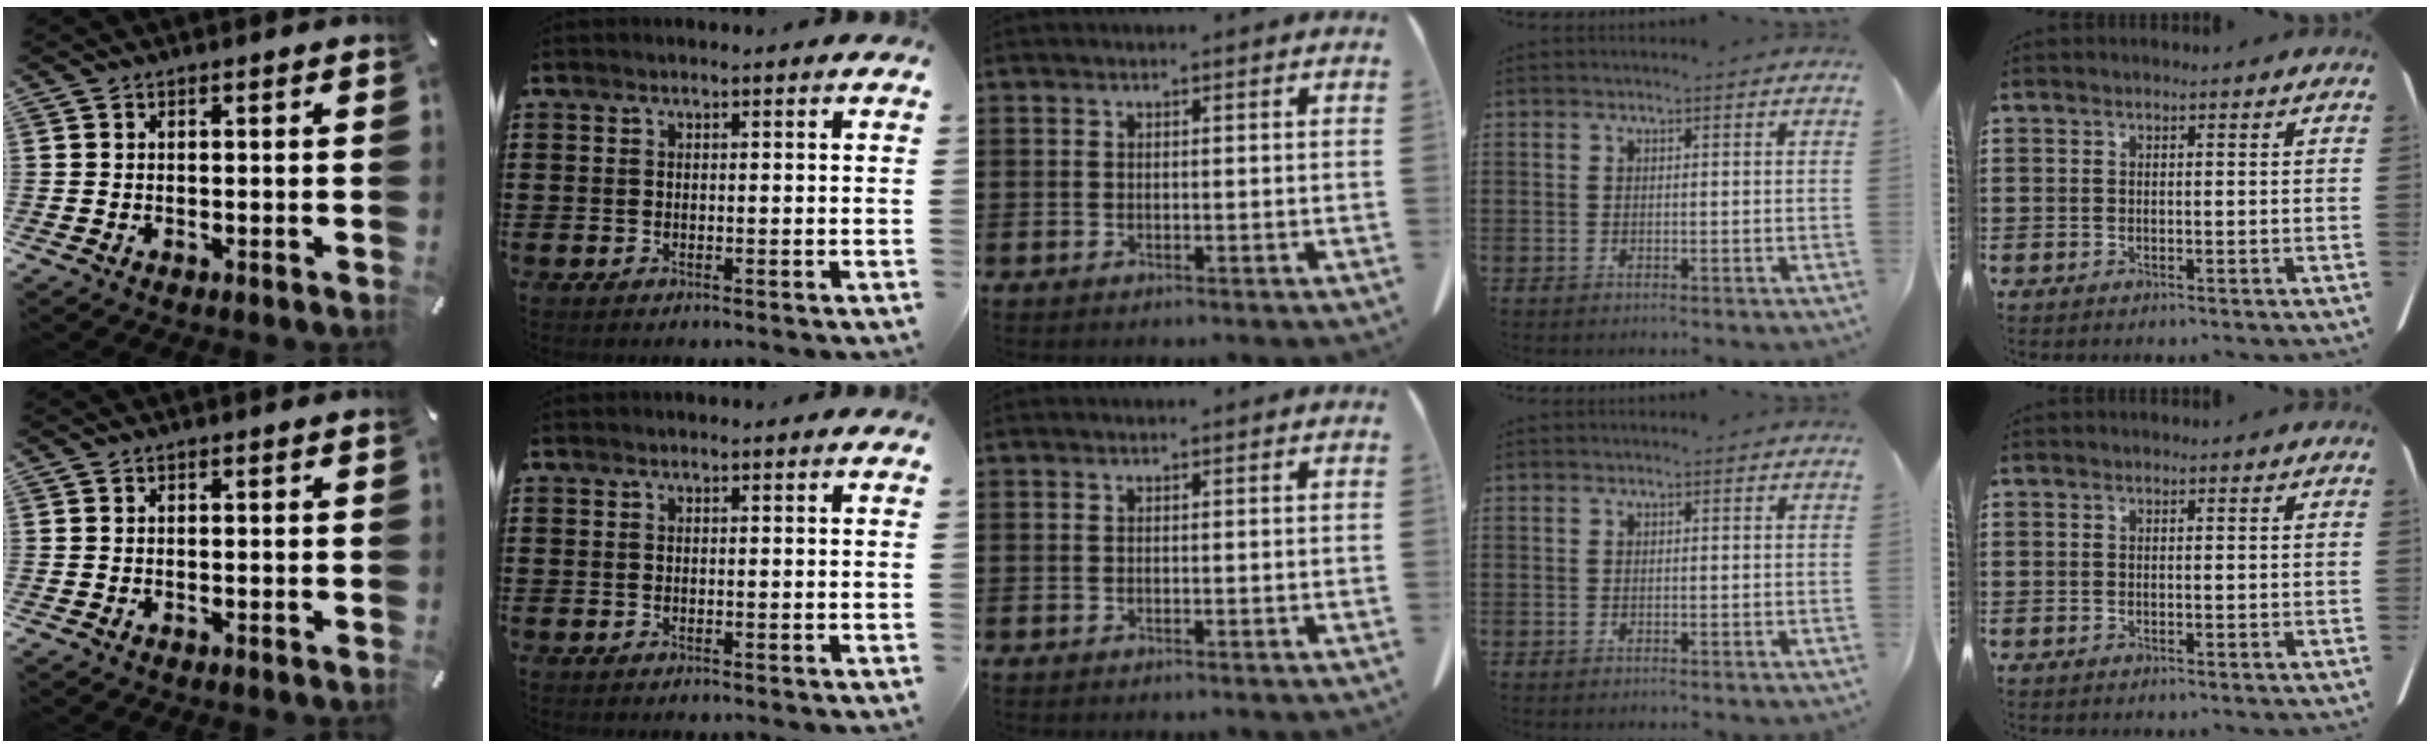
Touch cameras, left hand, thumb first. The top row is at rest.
{}